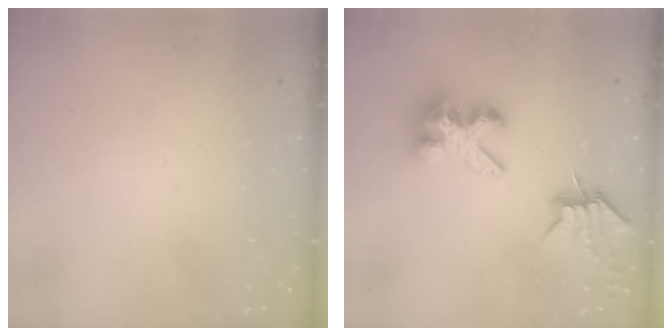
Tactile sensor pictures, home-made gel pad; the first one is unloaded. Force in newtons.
{"total": 7.0, "press": 6.9, "slide": 0.6}